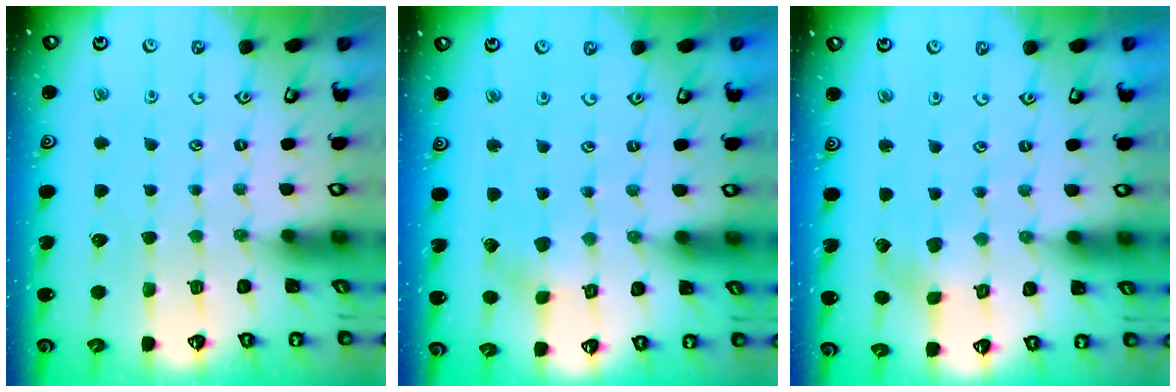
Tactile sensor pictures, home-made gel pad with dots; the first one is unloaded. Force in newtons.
{"total": 2.8, "press": 2.8, "slide": 0.2}
{"total": 2.9, "press": 2.9, "slide": 0.1}